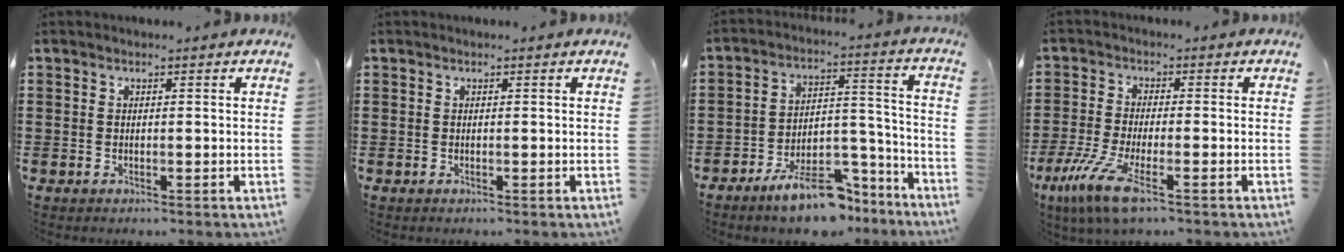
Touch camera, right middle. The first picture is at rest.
{"total": 0.0}
{"total": 10.6, "force": [-8.6, 3.3, 5.2], "torque": [-0.077, 0.039, -0.157]}
{"total": 7.9, "force": [-4.3, 1.8, 6.4], "torque": [-0.152, -0.018, -0.083]}